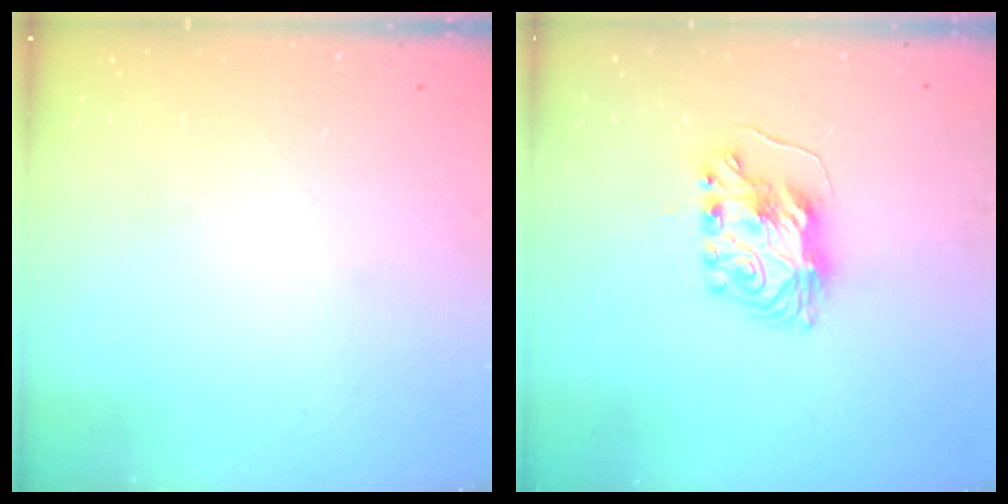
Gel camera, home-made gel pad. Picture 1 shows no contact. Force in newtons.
{"total": 8.6, "press": 8.5, "slide": 0.7}